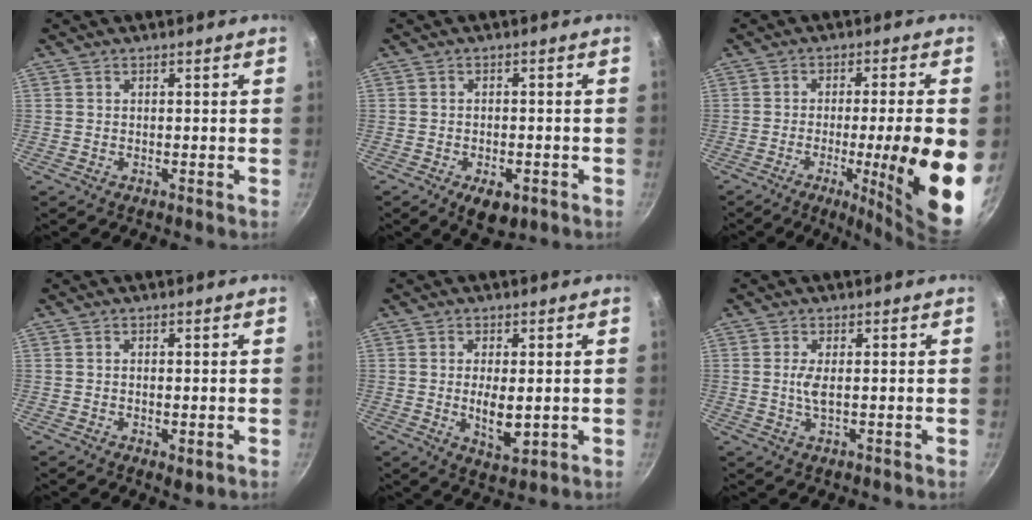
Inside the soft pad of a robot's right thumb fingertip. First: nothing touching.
{"total": 6.0, "force": [-2.7, 3.2, 4.3], "torque": [-0.054, 0.010, -0.031]}
{"total": 17.4, "force": [-3.8, 2.0, 16.9], "torque": [-0.231, 0.006, -0.047]}
{"total": 2.4, "force": [-0.5, 1.0, 2.1], "torque": [-0.034, -0.008, -0.006]}
{"total": 6.4, "force": [-0.2, 2.7, 5.8], "torque": [-0.102, -0.013, 0.004]}
{"total": 2.7, "force": [0.2, 0.7, 2.6], "torque": [-0.060, -0.003, 0.005]}